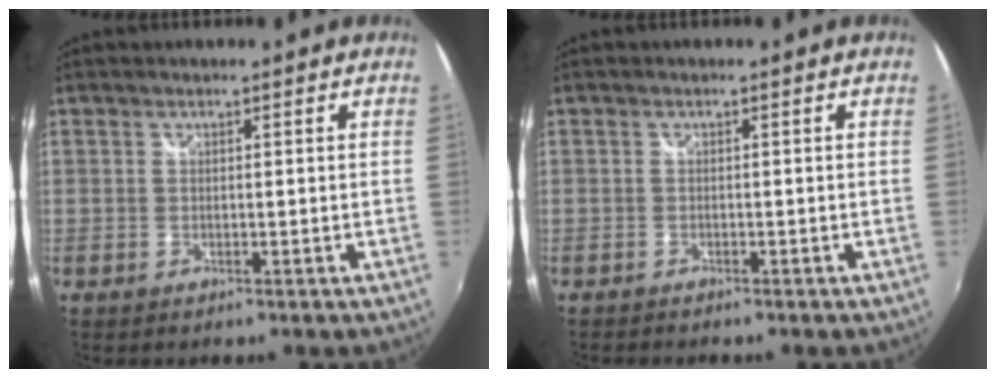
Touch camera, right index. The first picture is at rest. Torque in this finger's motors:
{"motor_torque": [0.02, 0.03, 0.07, 0.01]}